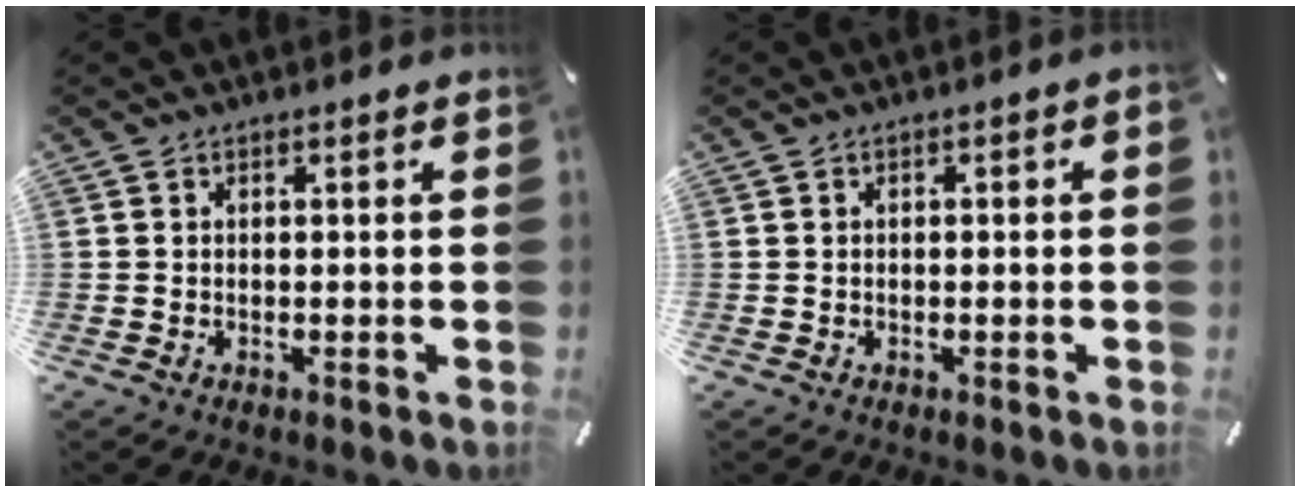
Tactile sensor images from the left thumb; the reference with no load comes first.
{"total": 1.1, "force": [-0.4, 0.3, 0.9], "torque": [-0.017, 0.001, -0.008]}